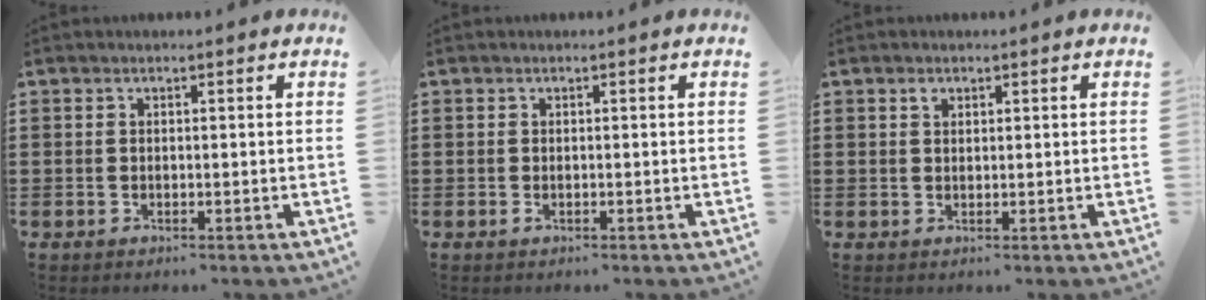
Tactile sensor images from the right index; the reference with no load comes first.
{"total": 0.5, "force": [-0.2, 0.3, 0.4], "torque": [-0.008, -0.003, -0.004]}
{"total": 0.9, "force": [0.5, 0.6, 0.4], "torque": [-0.010, 0.002, 0.010]}